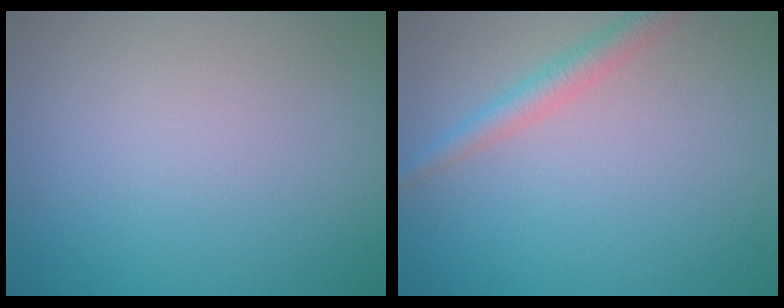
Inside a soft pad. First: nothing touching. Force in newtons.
{"total": 2.4, "press": 2.4, "slide": 0.1}